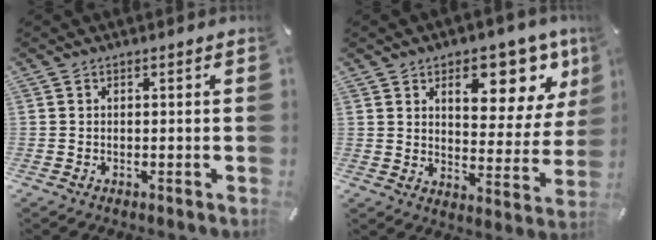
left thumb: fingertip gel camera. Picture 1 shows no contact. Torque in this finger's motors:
{"motor_torque": [2.69, 2.32, 1.40, -1.37, 0.34]}